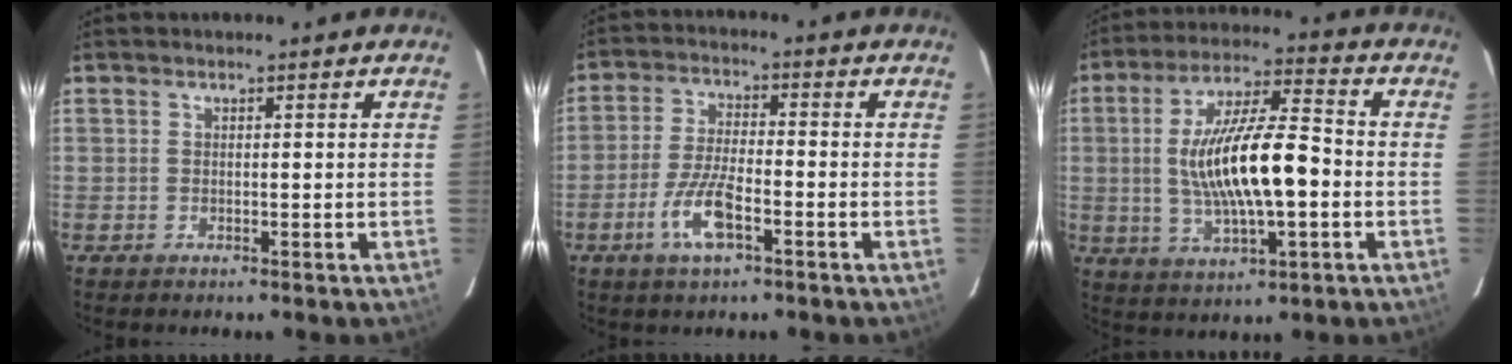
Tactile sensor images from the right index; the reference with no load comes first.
{"total": 8.0, "force": [-3.9, 2.1, 6.6], "torque": [-0.142, -0.003, -0.075]}
{"total": 15.8, "force": [-1.5, 4.4, 15.1], "torque": [-0.282, 0.006, -0.021]}